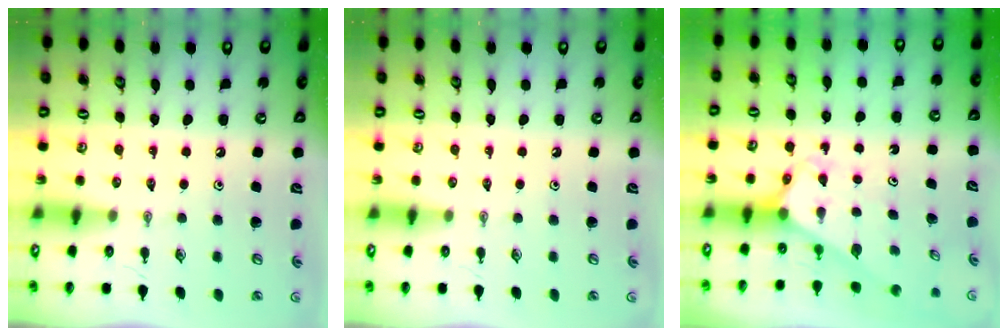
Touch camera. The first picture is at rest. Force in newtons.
{"total": 0.0}
{"total": 2.7, "press": 2.7, "slide": 0.1}